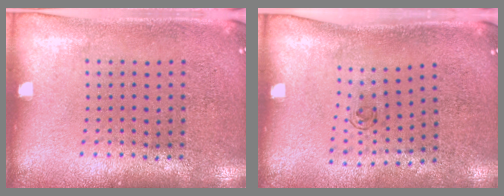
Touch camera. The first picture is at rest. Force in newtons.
{"total": 0.7, "press": 0.2, "slide": 0.6}